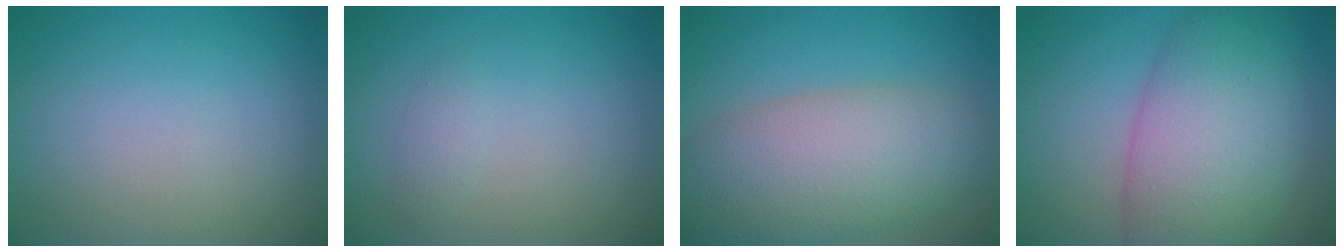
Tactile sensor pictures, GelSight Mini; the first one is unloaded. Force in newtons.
{"total": 0.9, "press": 0.9, "slide": 0.0}
{"total": 9.2, "press": 9.1, "slide": 0.7}
{"total": 10.1, "press": 10.1, "slide": 0.3}